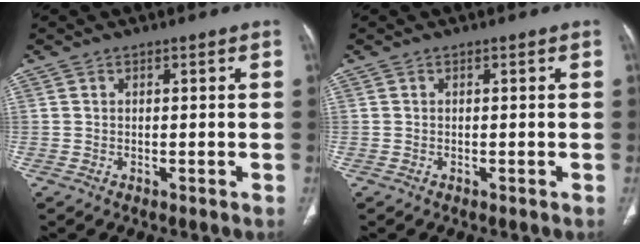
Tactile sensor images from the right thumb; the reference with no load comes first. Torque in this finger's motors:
{"motor_torque": [0.04, -0.17, 0.45, -0.30, 0.04]}